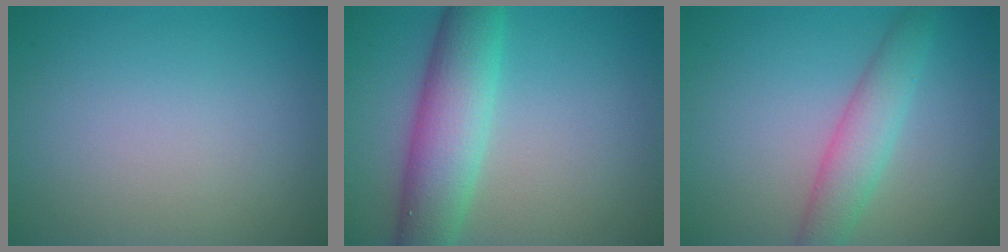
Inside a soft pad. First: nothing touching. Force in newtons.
{"total": 6.9, "press": 6.9, "slide": 0.1}
{"total": 3.7, "press": 3.7, "slide": 0.1}